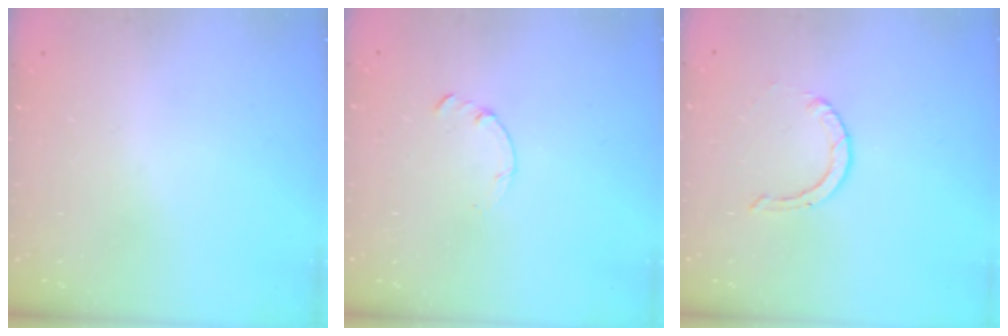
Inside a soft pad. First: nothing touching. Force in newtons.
{"total": 0.0}
{"total": 0.9, "press": 0.9, "slide": 0.1}